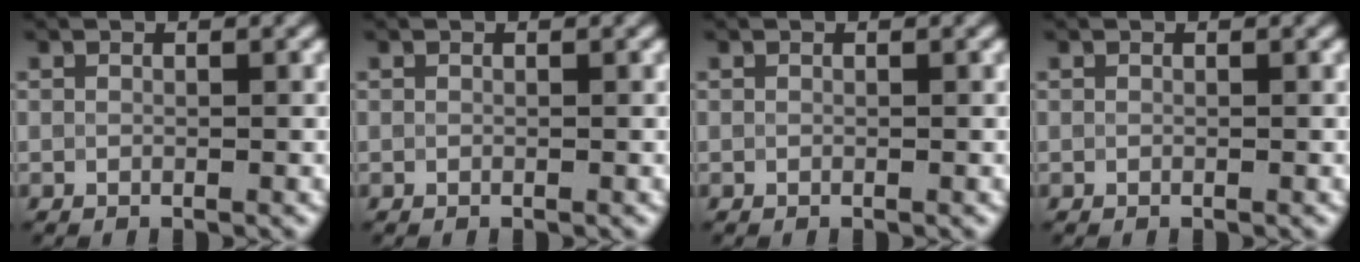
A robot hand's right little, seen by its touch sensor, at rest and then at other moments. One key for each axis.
{"total": 0.0}
{"total": 0.0}
{"total": 0.0}